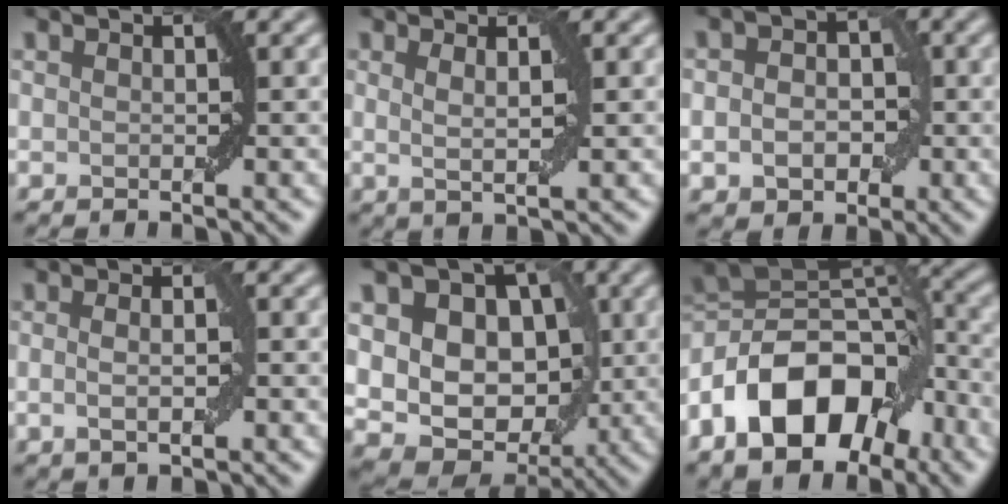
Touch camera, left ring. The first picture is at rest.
{"total": 2.1, "force": [0.6, 0.4, 1.9], "torque": [-0.031, -0.002, 0.011]}
{"total": 4.1, "force": [-0.6, 3.2, 2.6], "torque": [-0.023, -0.003, -0.015]}
{"total": 2.7, "force": [0.0, 1.2, 2.4], "torque": [-0.032, -0.006, -0.007]}
{"total": 12.1, "force": [2.0, 9.2, 7.5], "torque": [-0.074, 0.035, 0.009]}
{"total": 13.1, "force": [-6.7, 7.6, 8.3], "torque": [-0.141, 0.009, -0.130]}